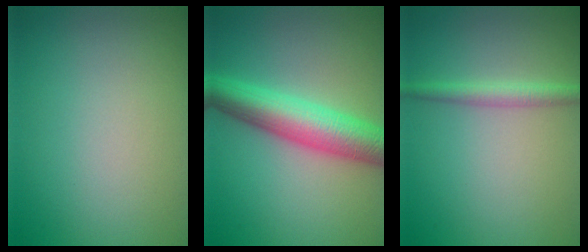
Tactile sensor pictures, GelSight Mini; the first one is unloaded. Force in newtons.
{"total": 6.8, "press": 6.8, "slide": 0.2}
{"total": 2.0, "press": 2.0, "slide": 0.1}